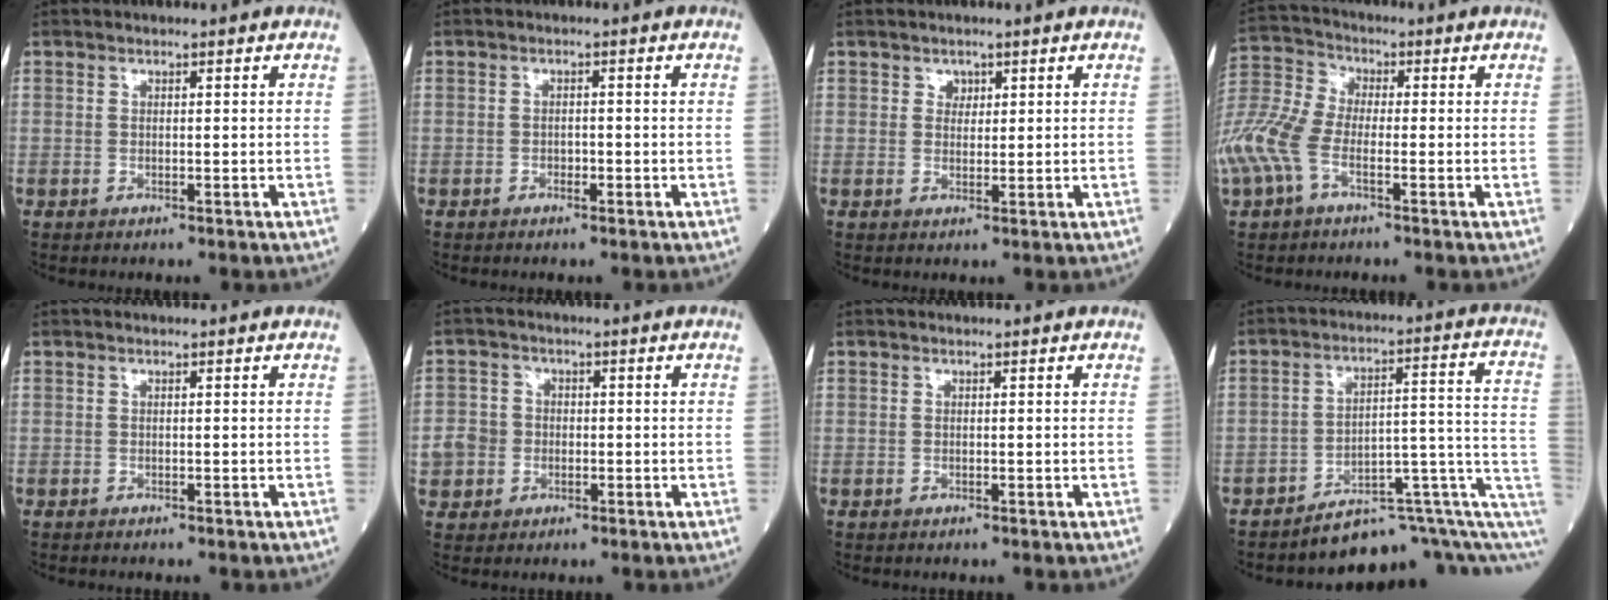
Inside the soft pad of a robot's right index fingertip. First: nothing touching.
{"total": 1.2, "force": [-0.6, 0.6, 0.7], "torque": [-0.009, 0.001, -0.011]}
{"total": 1.5, "force": [0.8, 1.2, 0.4], "torque": [0.001, -0.003, 0.010]}
{"total": 12.2, "force": [-4.2, 6.1, 9.7], "torque": [-0.249, 0.015, -0.086]}
{"total": 0.0}
{"total": 4.7, "force": [-0.8, 4.4, 1.4], "torque": [-0.028, 0.009, -0.013]}
{"total": 0.0}
{"total": 11.3, "force": [-7.7, 2.7, 7.9], "torque": [-0.081, 0.082, -0.102]}